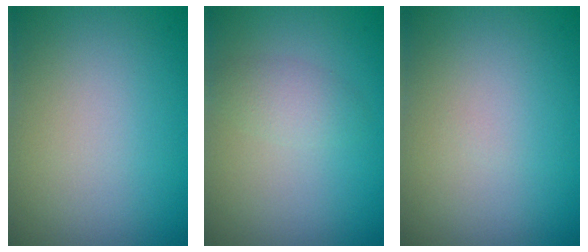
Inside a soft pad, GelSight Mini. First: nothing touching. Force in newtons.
{"total": 1.7, "press": 1.7, "slide": 0.0}
{"total": 0.0}